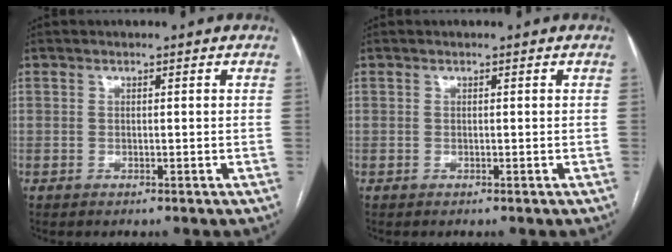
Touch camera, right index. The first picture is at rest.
{"total": 0.0}